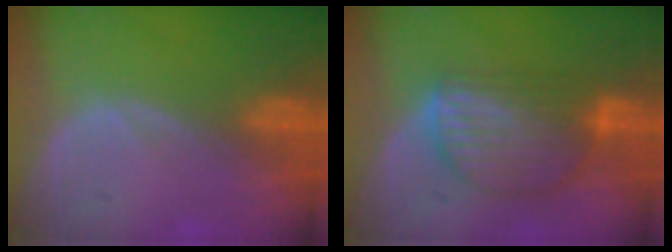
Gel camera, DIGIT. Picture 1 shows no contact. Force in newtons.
{"total": 8.5, "press": 7.6, "slide": 3.9}